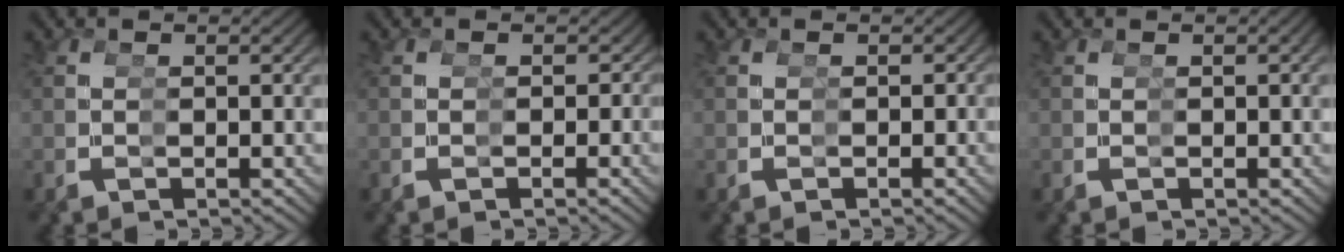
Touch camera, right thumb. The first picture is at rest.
{"total": 1.8, "force": [-0.2, 1.7, 0.4], "torque": [0.009, -0.014, 0.000]}
{"total": 1.1, "force": [-0.2, 1.1, 0.2], "torque": [0.008, -0.007, -0.002]}
{"total": 0.6, "force": [0.0, 0.0, 0.6], "torque": [-0.010, 0.000, 0.003]}